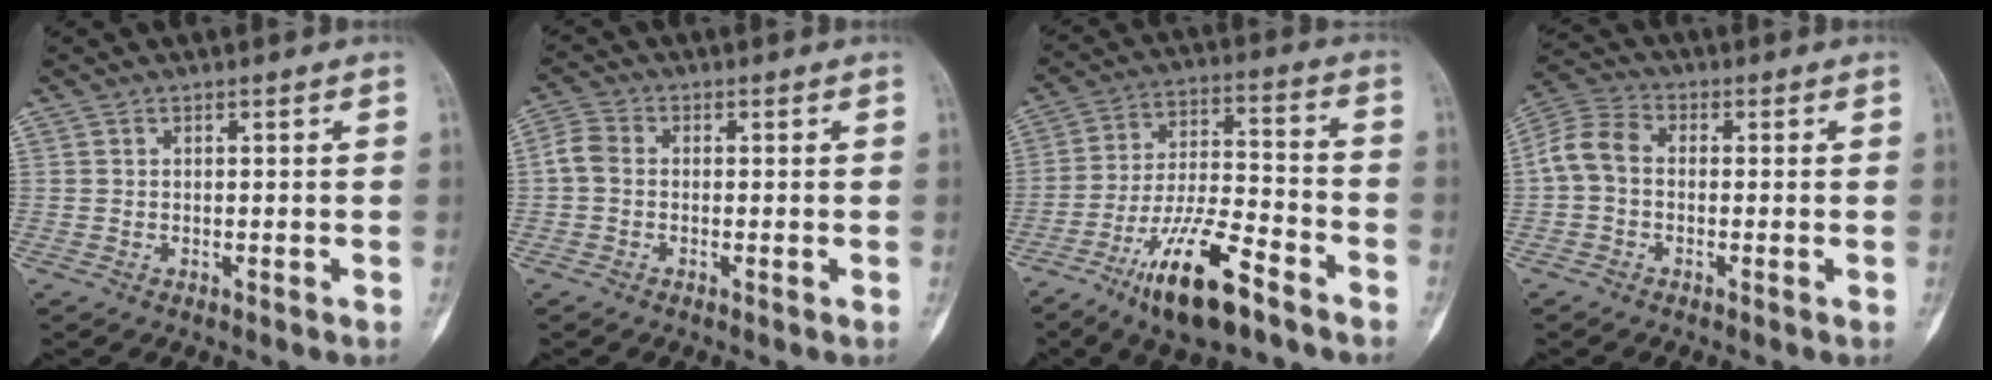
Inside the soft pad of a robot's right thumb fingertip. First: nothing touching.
{"total": 3.6, "force": [-0.2, 2.8, 2.2], "torque": [-0.048, 0.010, -0.013]}
{"total": 16.6, "force": [-10.3, 4.9, 12.1], "torque": [-0.217, 0.063, -0.182]}
{"total": 6.7, "force": [-0.5, 4.7, 4.7], "torque": [-0.090, 0.021, -0.024]}